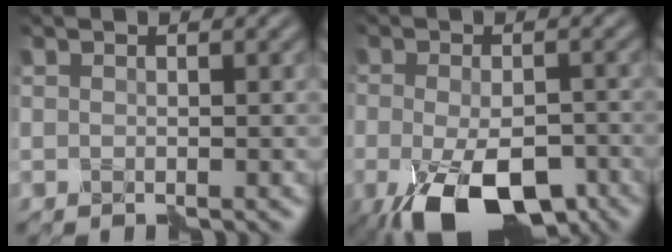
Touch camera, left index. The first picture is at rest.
{"total": 10.1, "force": [-5.5, 4.6, 7.2], "torque": [-0.134, -0.026, -0.083]}